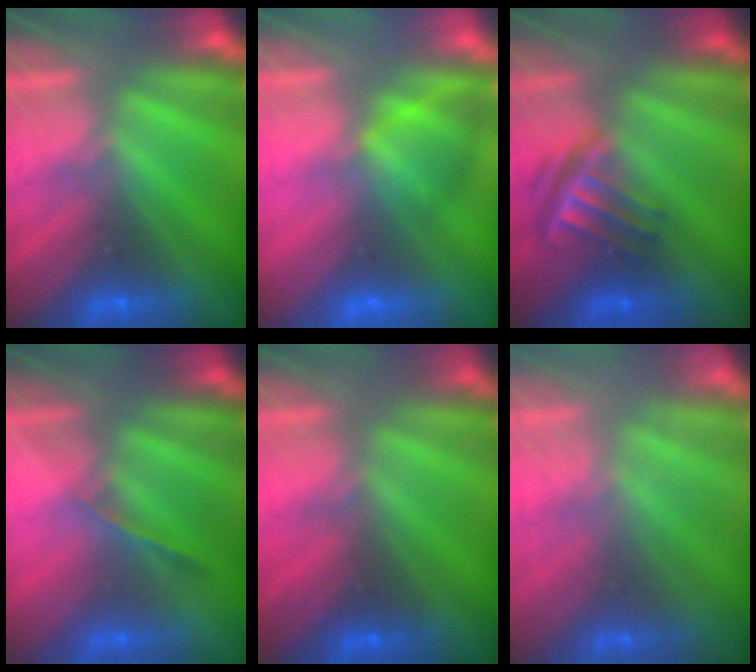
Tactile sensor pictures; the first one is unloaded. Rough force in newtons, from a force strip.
{"total": 2.9}
{"total": 3.8}
{"total": 1.2}
{"total": 3.7}
{"total": 2.1}